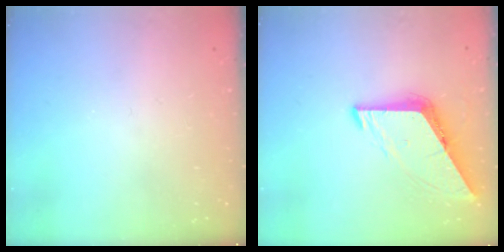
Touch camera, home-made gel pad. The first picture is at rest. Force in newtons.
{"total": 7.0, "press": 7.0, "slide": 0.5}